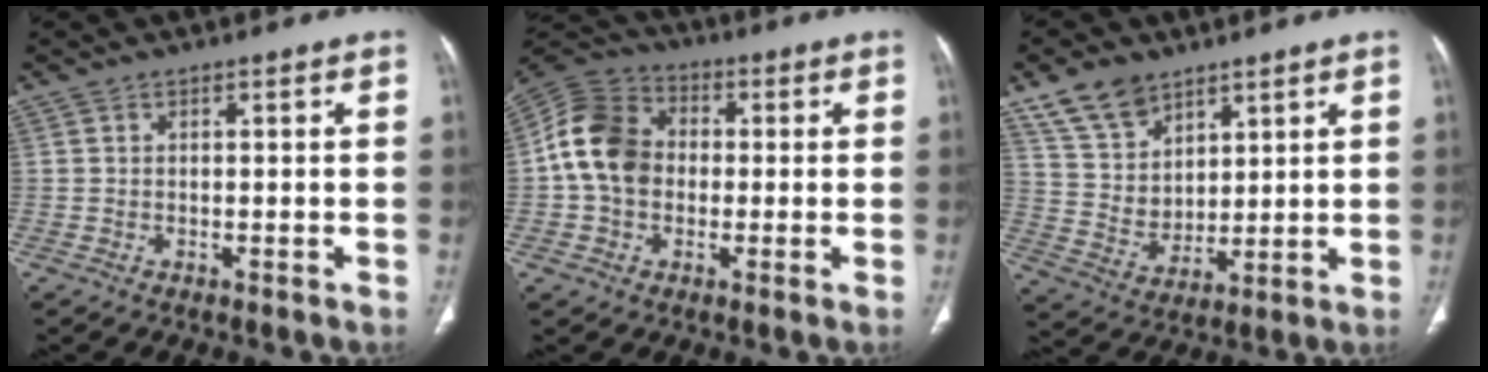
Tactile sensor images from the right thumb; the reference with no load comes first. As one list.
[{"total": 12.3, "force": [-0.1, 9.9, 7.3], "torque": [-0.123, 0.034, -0.013]}, {"total": 11.0, "force": [7.4, 7.0, 4.3], "torque": [-0.056, -0.038, 0.150]}]